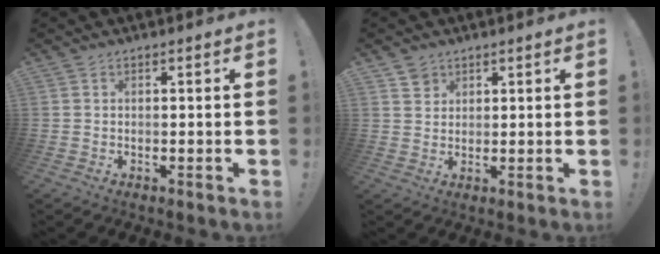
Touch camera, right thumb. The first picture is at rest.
{"total": 3.3, "force": [2.3, 2.4, 0.4], "torque": [0.001, -0.013, 0.041]}